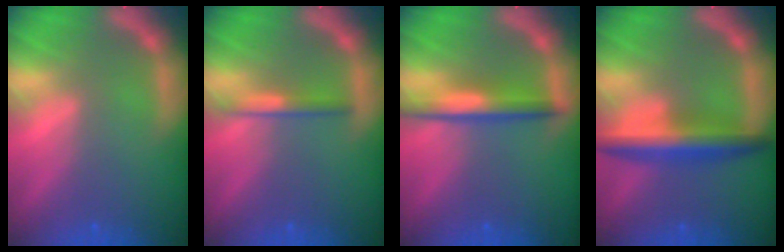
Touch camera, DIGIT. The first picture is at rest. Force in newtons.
{"total": 2.0}
{"total": 4.0}
{"total": 5.5}